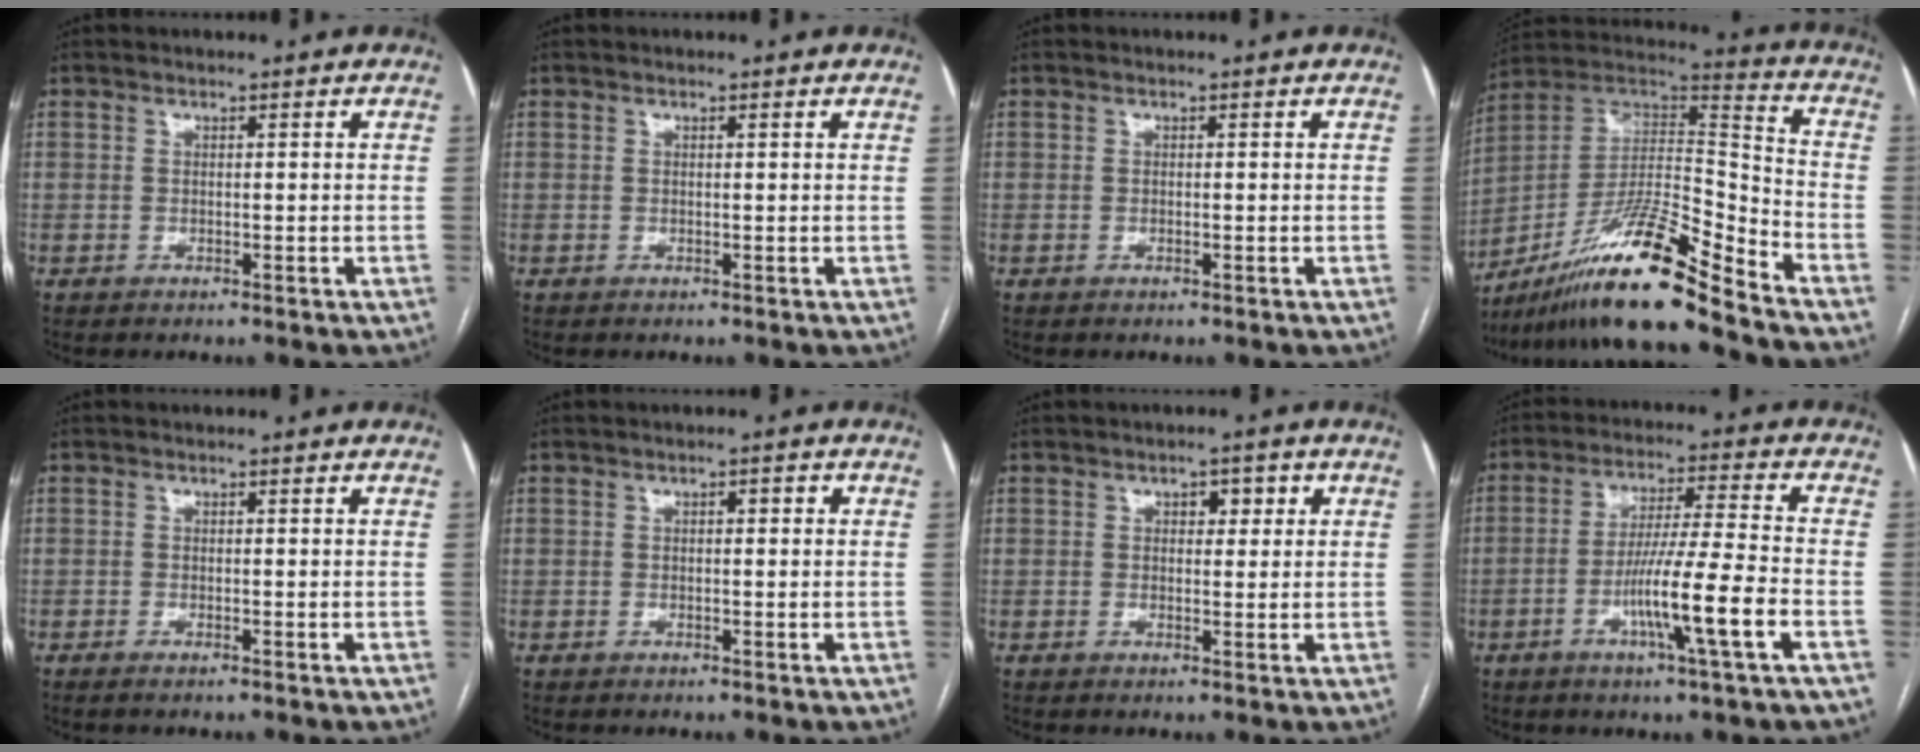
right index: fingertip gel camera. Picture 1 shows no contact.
{"total": 0.0}
{"total": 0.0}
{"total": 18.5, "force": [-13.6, 0.1, 12.5], "torque": [-0.241, 0.008, -0.245]}
{"total": 0.7, "force": [-0.5, -0.1, 0.5], "torque": [-0.009, -0.001, -0.011]}
{"total": 1.3, "force": [0.3, 0.5, 1.2], "torque": [-0.018, 0.006, 0.002]}
{"total": 2.8, "force": [1.0, 1.6, 2.0], "torque": [-0.025, 0.011, 0.012]}
{"total": 10.9, "force": [-4.0, -1.1, 10.1], "torque": [-0.184, -0.007, -0.074]}